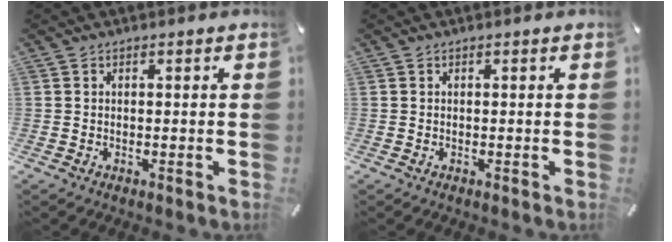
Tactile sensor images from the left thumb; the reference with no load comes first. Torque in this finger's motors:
{"motor_torque": [-0.25, -0.24, 0.00, 0.00, 0.00]}